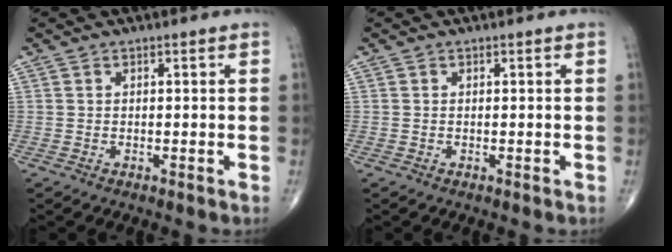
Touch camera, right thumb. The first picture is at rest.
{"total": 0.0}